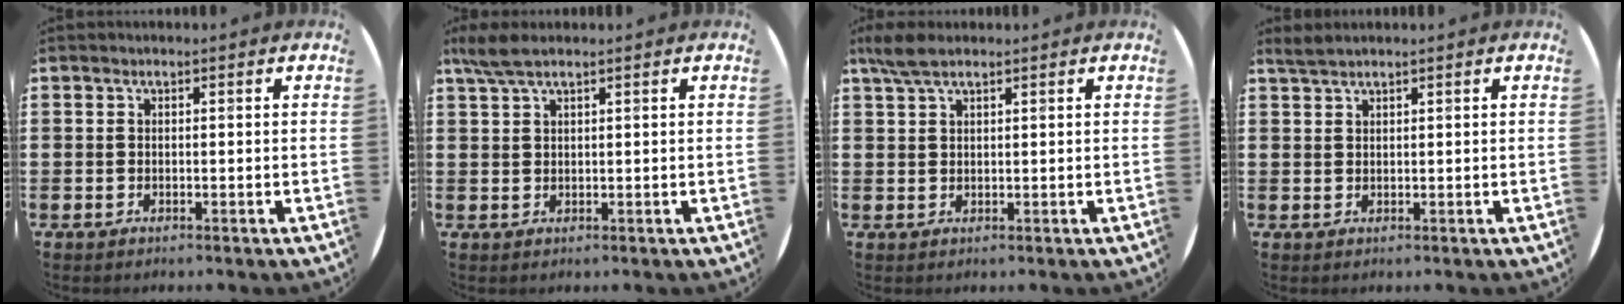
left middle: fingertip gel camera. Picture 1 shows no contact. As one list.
[{"total": 3.2, "force": [2.3, 0.7, 2.0], "torque": [-0.044, 0.004, 0.042]}, {"total": 3.3, "force": [2.5, 1.0, 2.0], "torque": [-0.045, 0.005, 0.045]}, {"total": 1.5, "force": [1.4, 0.0, 0.5], "torque": [-0.011, 0.001, 0.026]}]